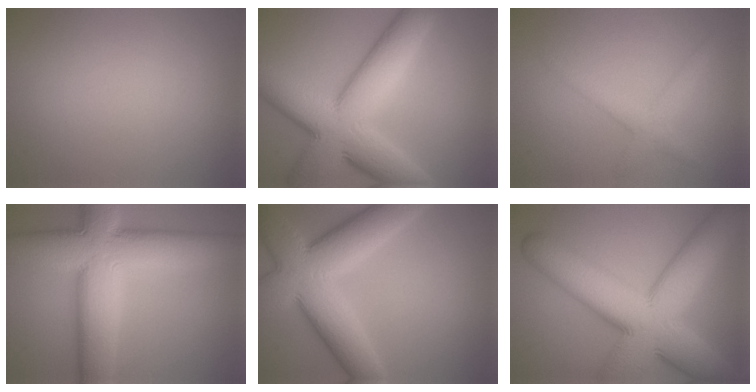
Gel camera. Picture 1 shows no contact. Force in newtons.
{"total": 12.3, "press": 12.3, "slide": 0.4}
{"total": 2.4, "press": 2.4, "slide": 0.2}
{"total": 13.4, "press": 13.3, "slide": 1.3}
{"total": 11.4, "press": 11.3, "slide": 0.8}
{"total": 14.1, "press": 14.1, "slide": 0.4}